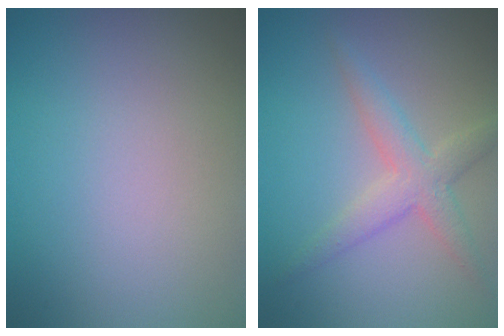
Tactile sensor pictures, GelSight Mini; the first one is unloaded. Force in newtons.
{"total": 3.3, "press": 3.3, "slide": 0.1}